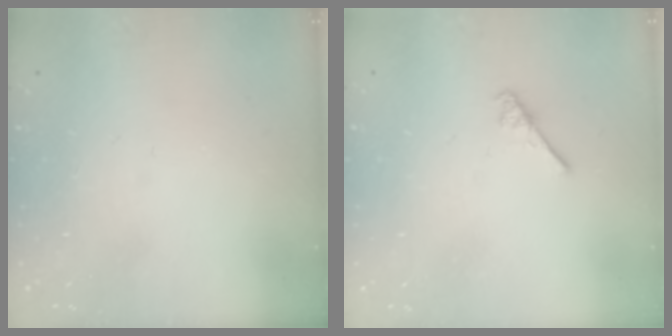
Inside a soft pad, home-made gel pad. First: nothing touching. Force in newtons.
{"total": 2.6, "press": 2.6, "slide": 0.3}